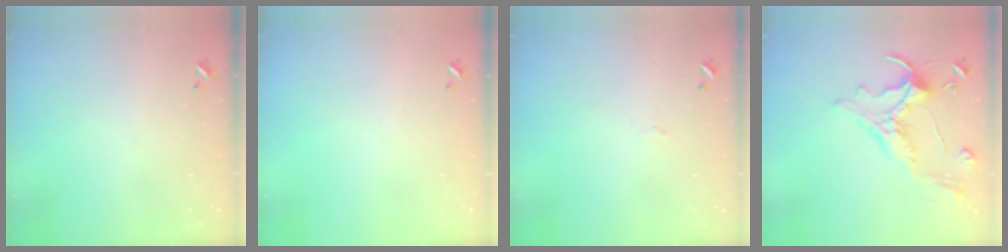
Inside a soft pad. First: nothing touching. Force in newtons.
{"total": 0.0}
{"total": 1.9, "press": 1.8, "slide": 0.6}
{"total": 2.5, "press": 2.2, "slide": 1.2}